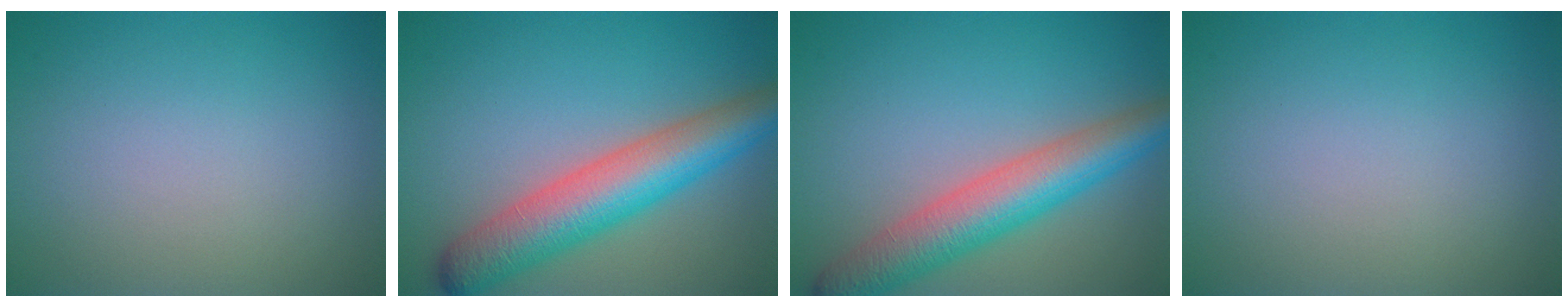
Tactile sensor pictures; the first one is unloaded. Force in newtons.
{"total": 7.8, "press": 7.8, "slide": 0.3}
{"total": 6.9, "press": 6.9, "slide": 0.2}
{"total": 0.0}